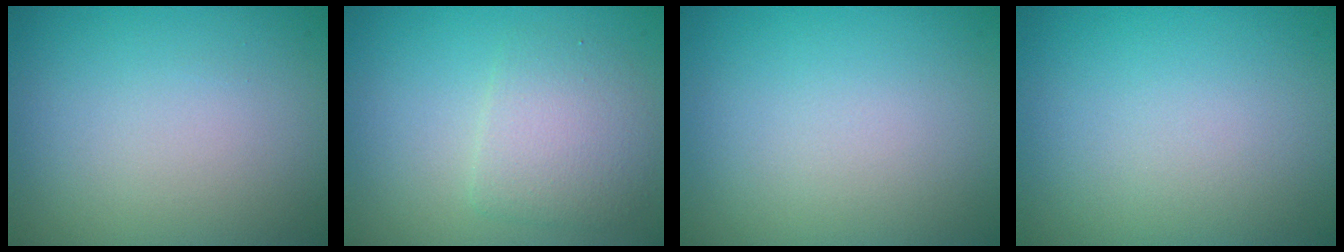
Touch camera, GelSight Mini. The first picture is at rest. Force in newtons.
{"total": 3.2, "press": 3.2, "slide": 0.0}
{"total": 0.0}
{"total": 0.0}